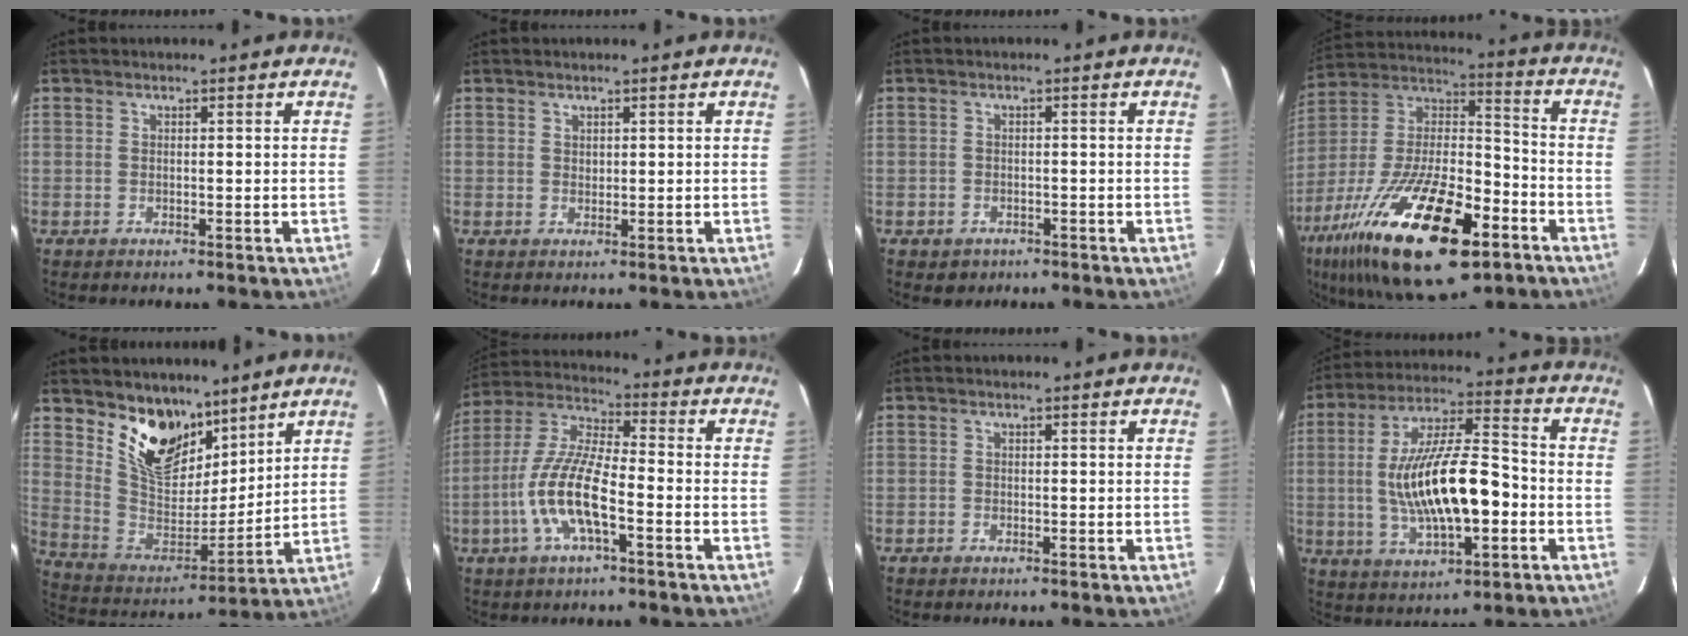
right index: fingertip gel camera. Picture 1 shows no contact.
{"total": 0.9, "force": [0.6, 0.6, 0.1], "torque": [0.000, 0.003, 0.010]}
{"total": 2.9, "force": [-1.6, 2.3, 0.7], "torque": [-0.022, 0.002, -0.017]}
{"total": 30.5, "force": [-15.8, 11.8, 23.3], "torque": [-0.441, -0.032, -0.266]}
{"total": 15.5, "force": [10.6, 8.1, 7.8], "torque": [-0.159, -0.015, 0.202]}
{"total": 12.7, "force": [-4.8, 3.3, 11.4], "torque": [-0.241, -0.003, -0.093]}
{"total": 0.7, "force": [-0.6, 0.4, 0.1], "torque": [-0.004, 0.002, -0.010]}
{"total": 17.8, "force": [-2.8, 6.0, 16.5], "torque": [-0.308, 0.009, -0.041]}